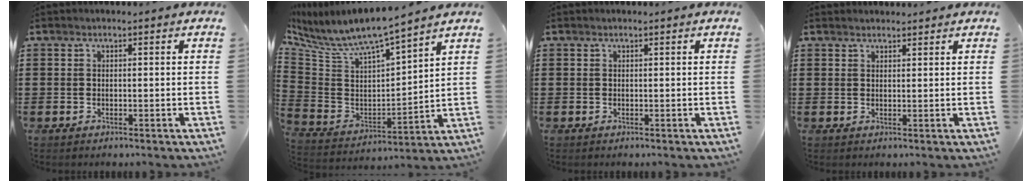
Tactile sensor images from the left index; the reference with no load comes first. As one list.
[{"total": 7.4, "force": [6.3, 1.4, 3.5], "torque": [-0.099, -0.049, 0.105]}, {"total": 0.0}, {"total": 1.4, "force": [1.3, 0.3, 0.0], "torque": [-0.003, 0.002, 0.026]}]